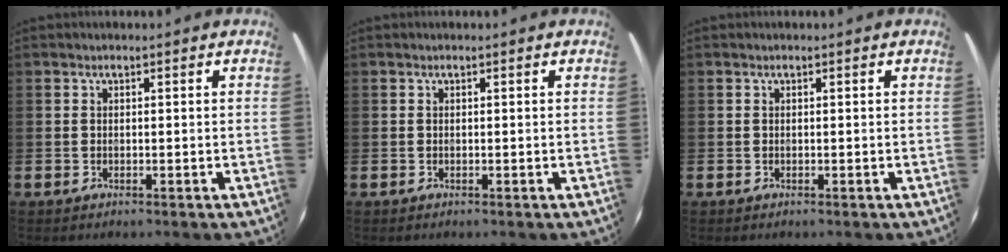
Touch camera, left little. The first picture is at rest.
{"total": 0.0}
{"total": 0.0}